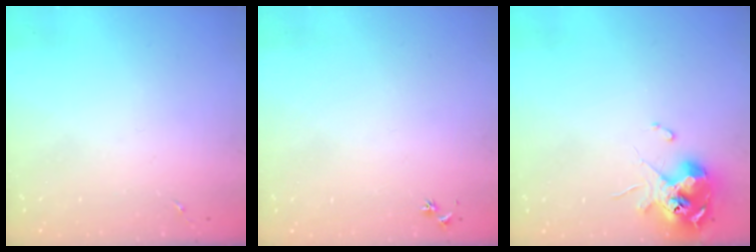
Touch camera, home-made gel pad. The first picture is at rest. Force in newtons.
{"total": 3.0, "press": 2.9, "slide": 0.3}
{"total": 11.3, "press": 11.2, "slide": 1.5}